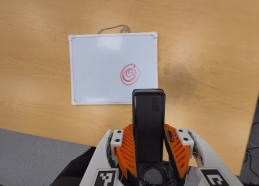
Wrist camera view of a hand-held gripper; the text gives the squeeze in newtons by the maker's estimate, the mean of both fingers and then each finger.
{"total": 3.4, "left": 1.9, "right": 4.8}